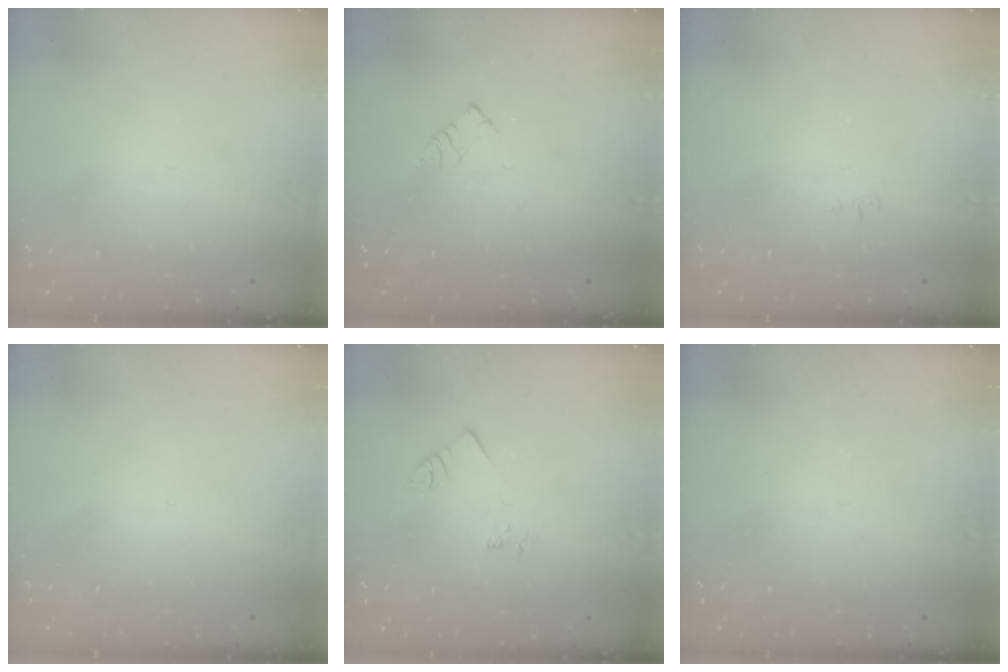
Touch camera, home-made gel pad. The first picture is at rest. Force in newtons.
{"total": 3.3, "press": 3.3, "slide": 0.4}
{"total": 3.3, "press": 3.3, "slide": 0.5}
{"total": 1.6, "press": 1.6, "slide": 0.1}
{"total": 2.5, "press": 2.5, "slide": 0.5}
{"total": 0.0}